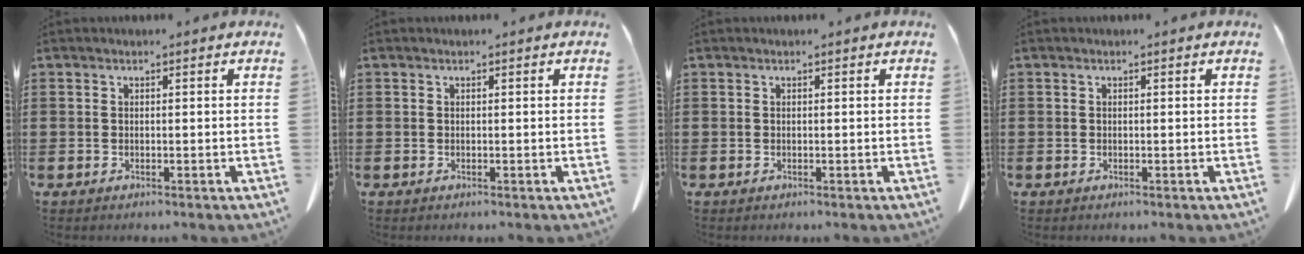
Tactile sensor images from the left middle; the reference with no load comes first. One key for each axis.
{"total": 0.0}
{"total": 0.0}
{"total": 0.0}